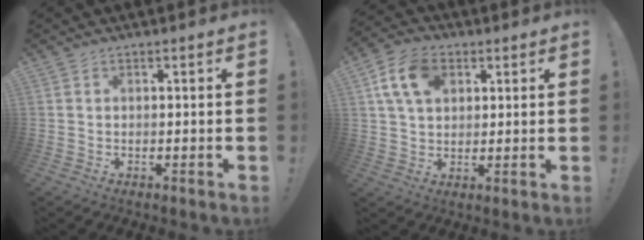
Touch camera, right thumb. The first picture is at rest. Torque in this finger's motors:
{"motor_torque": [1.36, 1.52, 0.04, 0.15, 0.24]}